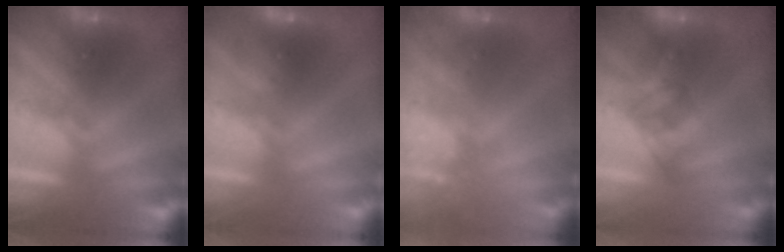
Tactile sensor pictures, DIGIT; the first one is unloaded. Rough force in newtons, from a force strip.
{"total": 1.4}
{"total": 2.6}
{"total": 1.6}